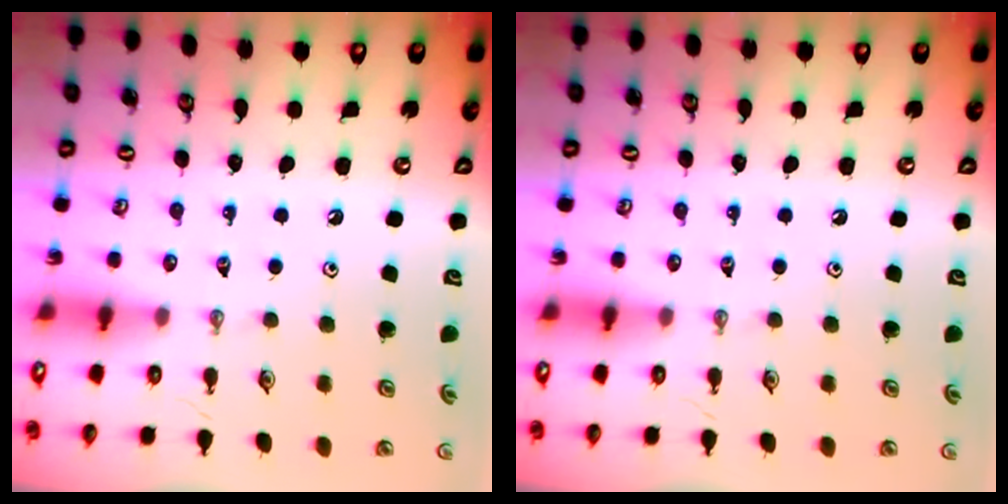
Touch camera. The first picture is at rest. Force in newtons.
{"total": 0.0}